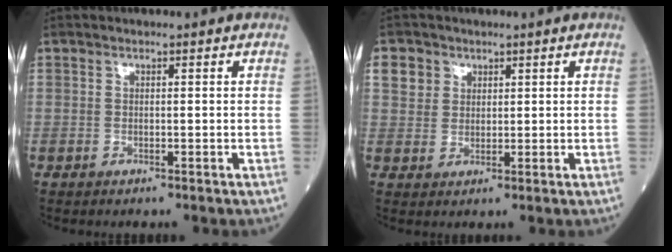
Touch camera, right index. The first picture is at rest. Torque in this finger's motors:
{"motor_torque": [-0.14, 0.39, 0.05, 0.04]}